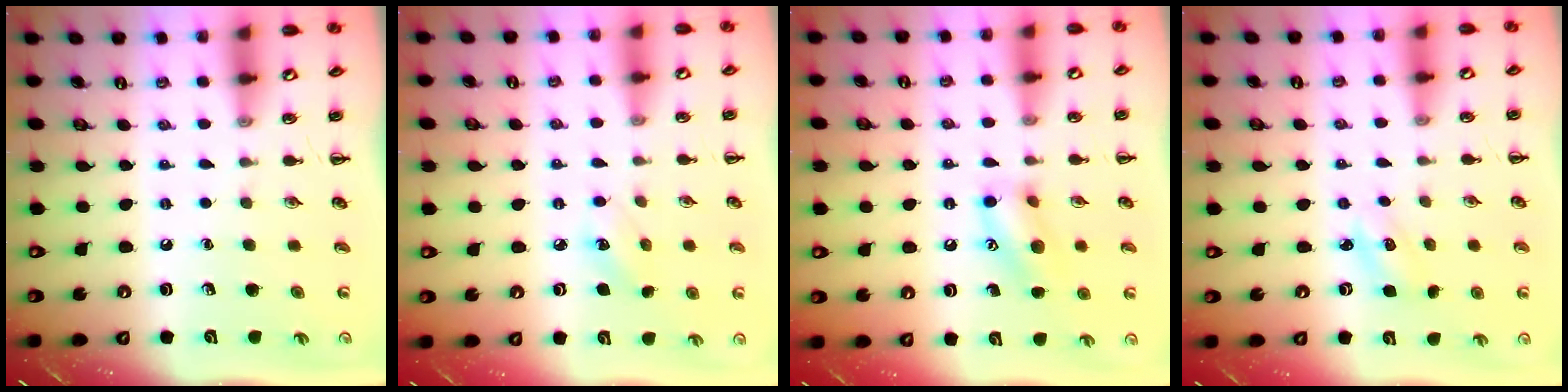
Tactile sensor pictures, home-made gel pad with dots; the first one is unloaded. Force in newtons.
{"total": 5.1, "press": 5.0, "slide": 1.0}
{"total": 11.9, "press": 11.8, "slide": 1.4}
{"total": 2.8, "press": 2.7, "slide": 0.7}